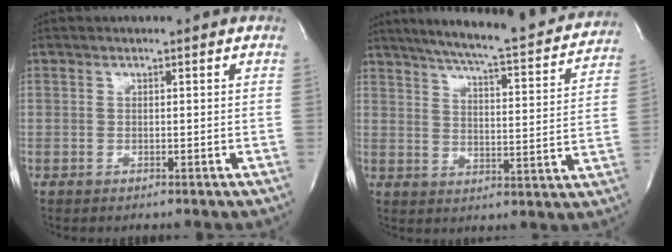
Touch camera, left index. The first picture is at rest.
{"total": 22.9, "force": [20.6, 2.4, 9.8], "torque": [-0.153, -0.035, 0.259]}